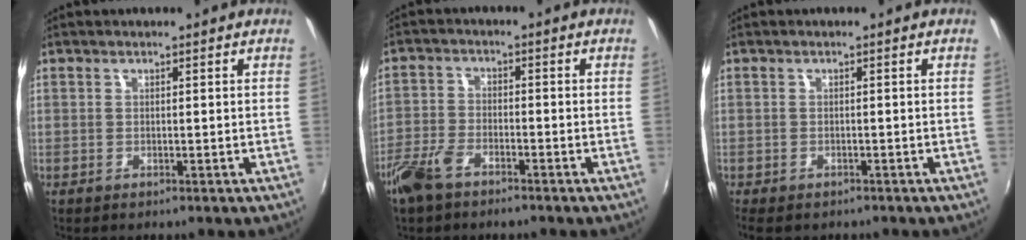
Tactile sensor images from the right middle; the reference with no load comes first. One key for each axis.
{"total": 6.5, "fx": -4.7, "fy": 2.8, "fz": 3.6, "tx": -0.089, "ty": -0.003, "tz": -0.093}
{"total": 3.8, "fx": -2.8, "fy": 1.8, "fz": 1.9, "tx": -0.044, "ty": -0.018, "tz": -0.041}